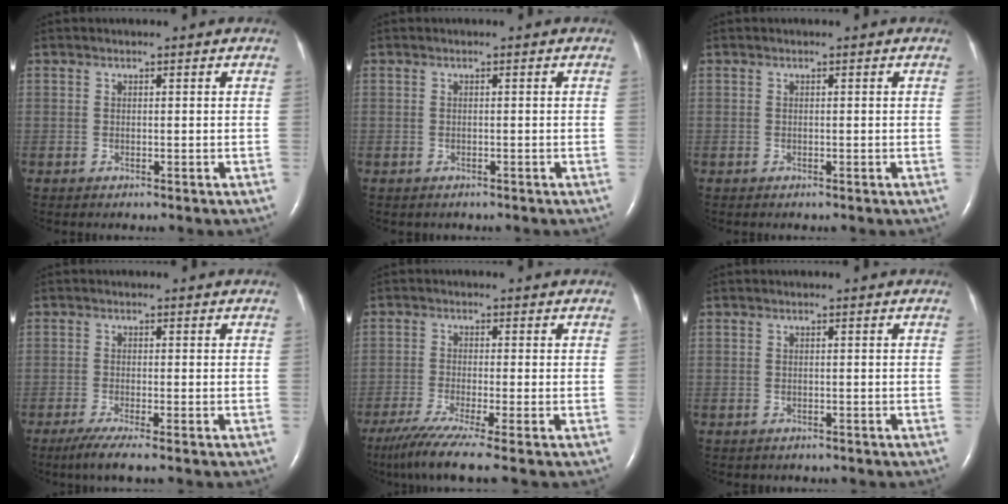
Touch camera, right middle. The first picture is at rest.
{"total": 0.7, "force": [-0.5, 0.4, 0.1], "torque": [-0.007, 0.002, -0.006]}
{"total": 0.0}
{"total": 4.0, "force": [-2.7, -0.1, 2.9], "torque": [-0.057, -0.014, -0.053]}
{"total": 8.4, "force": [-6.3, -1.1, 5.4], "torque": [-0.085, -0.030, -0.105]}
{"total": 0.7, "force": [-0.5, 0.4, 0.0], "torque": [-0.007, 0.003, -0.005]}